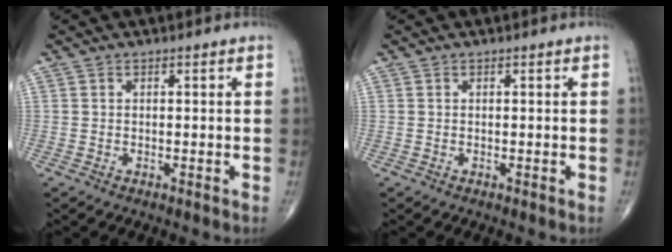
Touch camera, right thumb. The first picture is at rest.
{"total": 0.0}